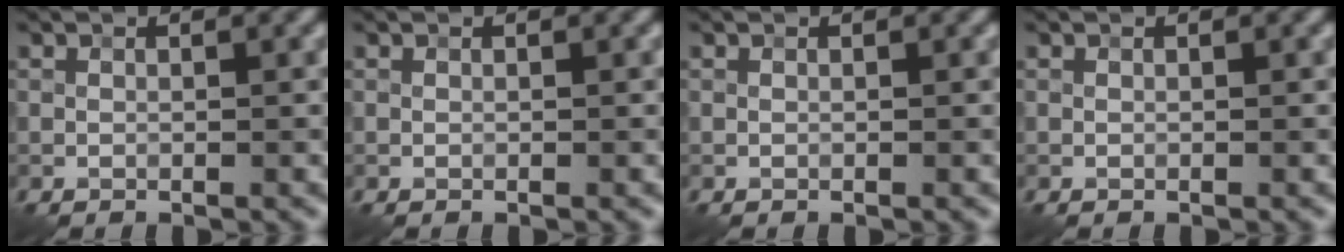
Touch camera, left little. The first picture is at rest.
{"total": 0.0}
{"total": 0.0}
{"total": 0.0}